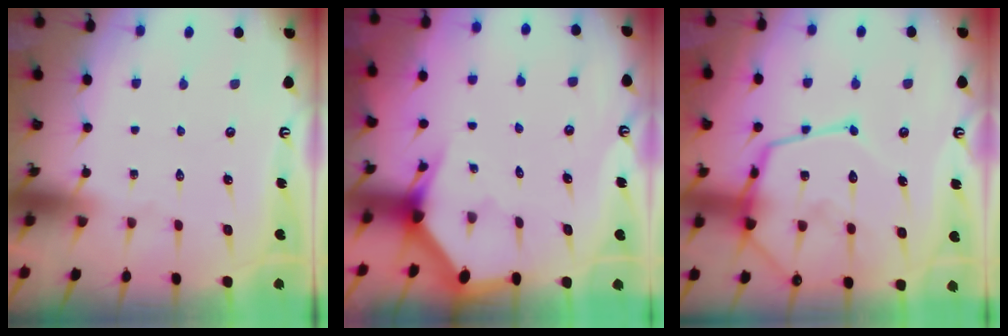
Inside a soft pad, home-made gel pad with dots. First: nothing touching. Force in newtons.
{"total": 2.9, "press": 2.9, "slide": 0.0}
{"total": 19.8, "press": 19.7, "slide": 1.9}